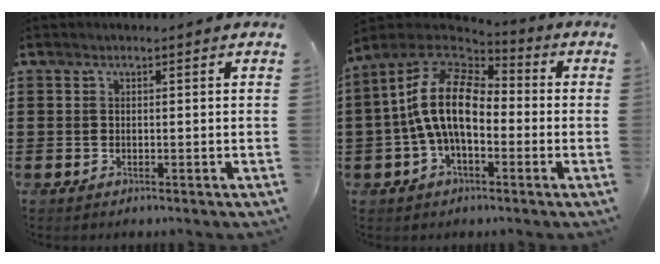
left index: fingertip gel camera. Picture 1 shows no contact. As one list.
[{"total": 12.6, "force": [-1.2, 6.3, 10.8], "torque": [-0.255, -0.010, -0.037]}]